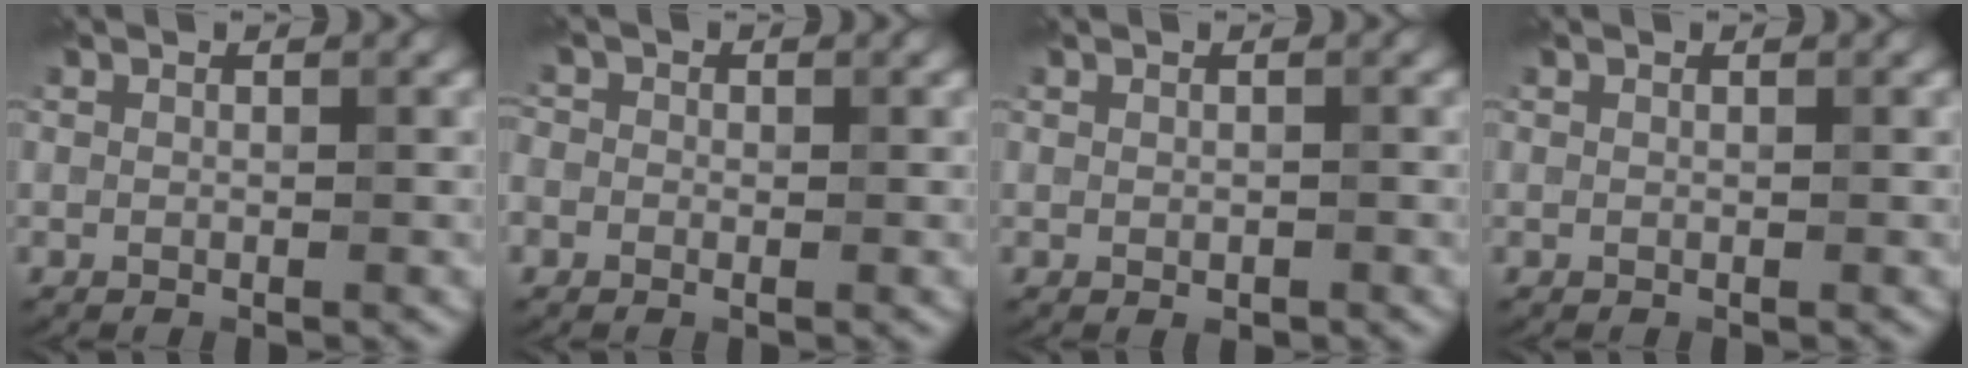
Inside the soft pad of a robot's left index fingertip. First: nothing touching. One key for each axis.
{"total": 1.4, "fx": -0.2, "fy": 1.3, "fz": 0.6, "tx": 0.001, "ty": -0.001, "tz": -0.015}
{"total": 0.8, "fx": -0.3, "fy": 0.4, "fz": 0.6, "tx": -0.007, "ty": -0.002, "tz": -0.002}
{"total": 0.0}